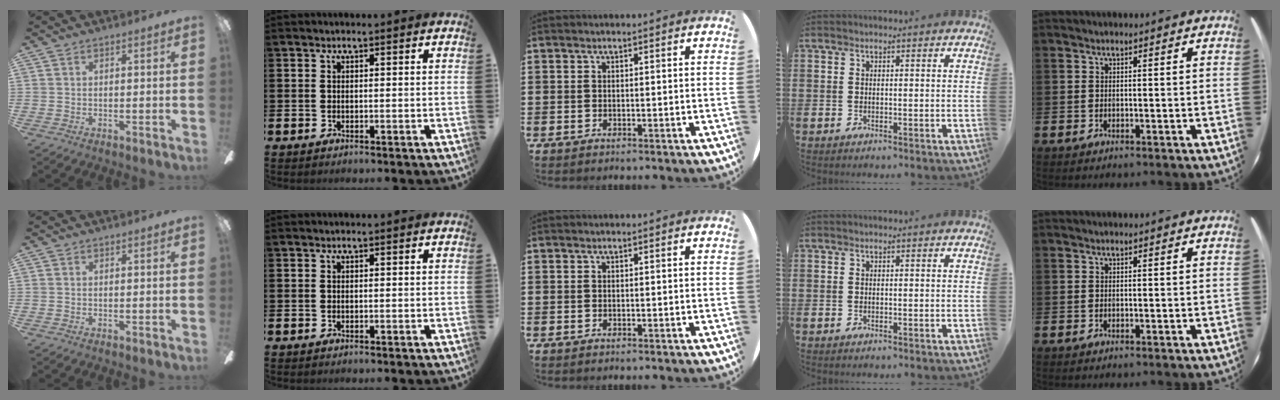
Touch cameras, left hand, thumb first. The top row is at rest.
{}